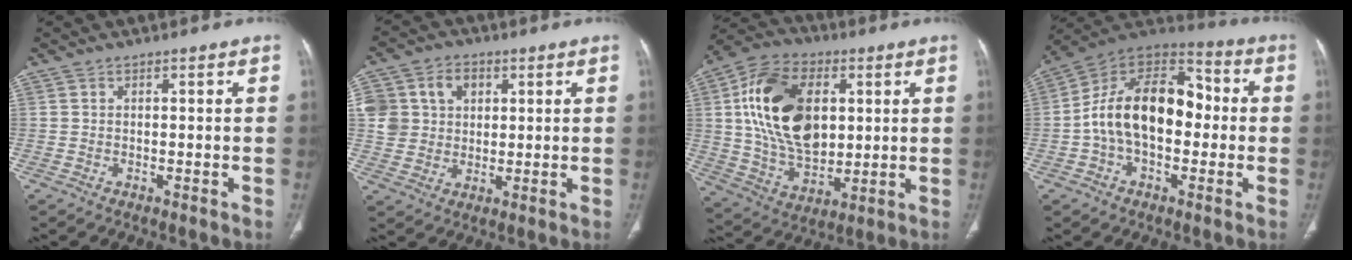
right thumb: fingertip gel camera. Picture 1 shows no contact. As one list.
[{"total": 11.0, "force": [3.1, 9.3, 5.1], "torque": [-0.070, 0.007, 0.061]}, {"total": 21.4, "force": [4.2, 13.6, 16.0], "torque": [-0.267, -0.005, 0.081]}, {"total": 18.7, "force": [-0.8, 11.7, 14.6], "torque": [-0.223, 0.049, -0.022]}]